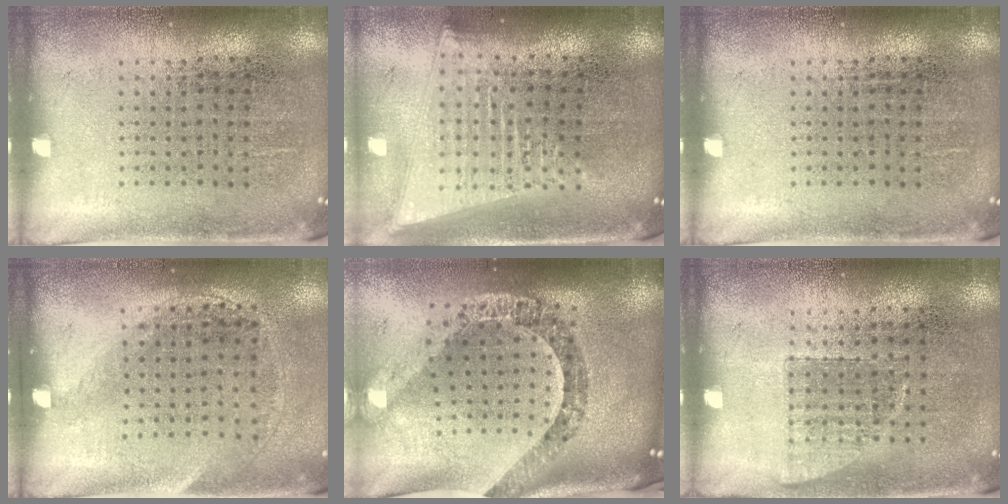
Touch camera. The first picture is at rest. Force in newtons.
{"total": 2.0, "press": 1.7, "slide": 1.1}
{"total": 0.0}
{"total": 1.4, "press": 1.0, "slide": 1.0}
{"total": 2.4, "press": 1.9, "slide": 1.5}
{"total": 0.8, "press": 0.7, "slide": 0.3}